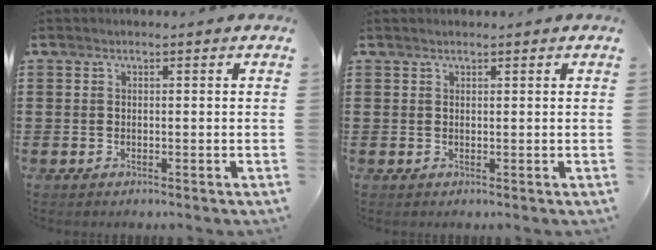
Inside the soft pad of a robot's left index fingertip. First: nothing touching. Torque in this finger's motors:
{"motor_torque": [0.49, -0.71, -0.03, 0.00]}